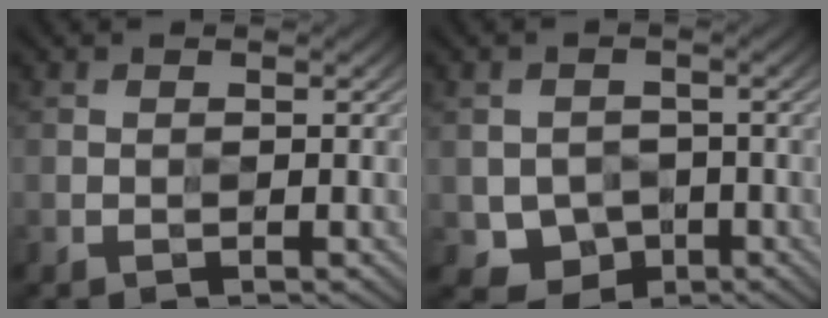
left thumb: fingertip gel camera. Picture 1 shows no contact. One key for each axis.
{"total": 4.4, "fx": -1.5, "fy": 3.7, "fz": 1.9, "tx": -0.041, "ty": -0.014, "tz": -0.027}